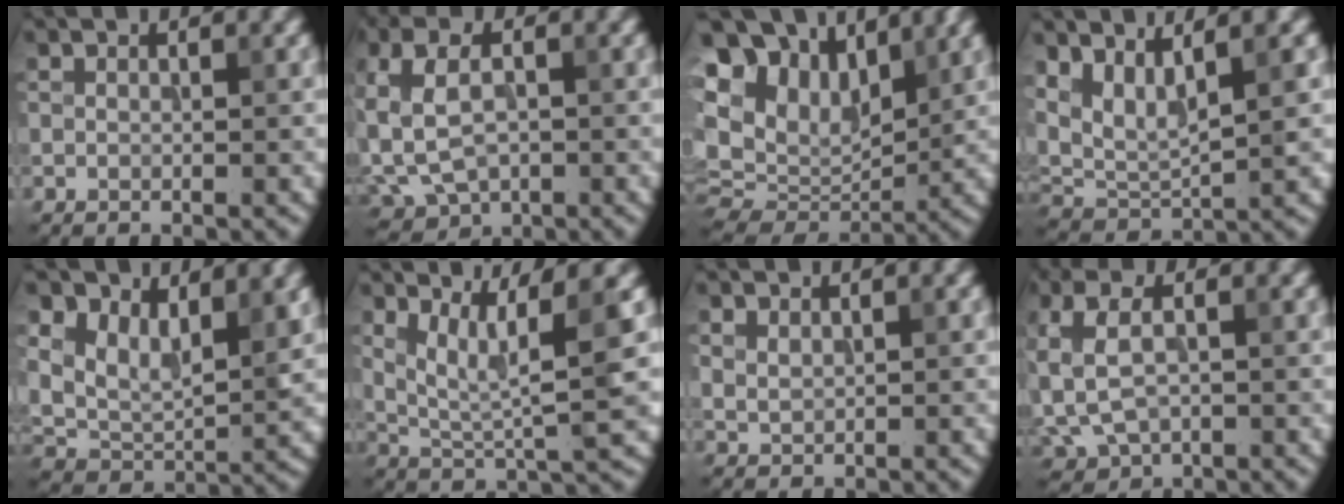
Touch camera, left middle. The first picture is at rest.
{"total": 8.0, "force": [0.0, 5.2, 6.1], "torque": [-0.145, 0.001, 0.012]}
{"total": 16.2, "force": [8.0, 10.1, 9.8], "torque": [-0.223, 0.041, 0.145]}
{"total": 5.4, "force": [2.2, 2.2, 4.5], "torque": [-0.104, -0.007, 0.048]}
{"total": 6.6, "force": [2.7, 4.0, 4.5], "torque": [-0.091, -0.013, 0.051]}
{"total": 5.1, "force": [2.0, 0.8, 4.6], "torque": [-0.097, -0.009, 0.042]}
{"total": 1.1, "force": [0.5, 0.7, 0.6], "torque": [-0.016, 0.001, 0.016]}
{"total": 5.9, "force": [0.3, 3.6, 4.6], "torque": [-0.113, 0.001, 0.005]}